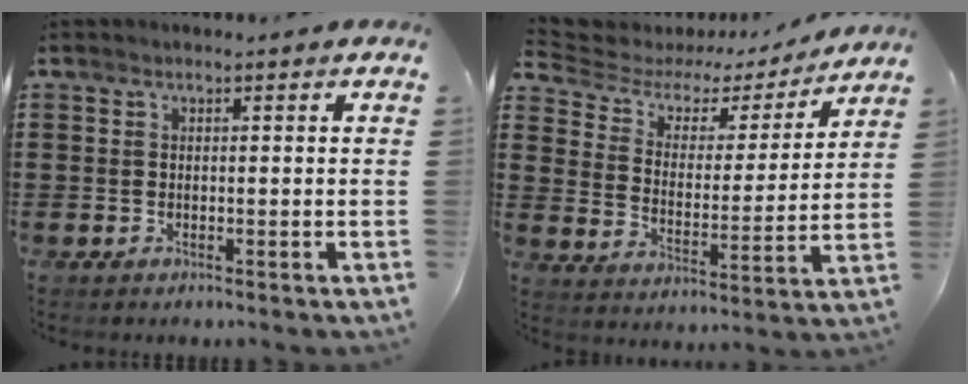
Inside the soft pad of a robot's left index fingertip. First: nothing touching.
{"total": 4.9, "force": [3.8, 2.6, 1.7], "torque": [-0.061, -0.020, 0.059]}